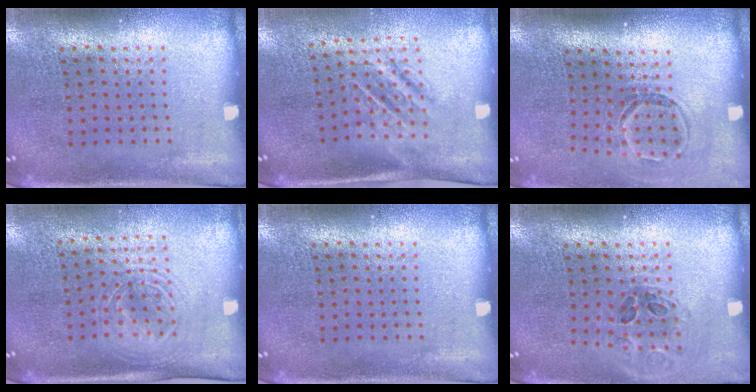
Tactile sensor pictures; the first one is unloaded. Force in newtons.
{"total": 1.8, "press": 1.2, "slide": 1.3}
{"total": 1.6, "press": 1.1, "slide": 1.2}
{"total": 1.5, "press": 1.3, "slide": 0.7}
{"total": 0.0}
{"total": 0.9, "press": 0.9, "slide": 0.1}